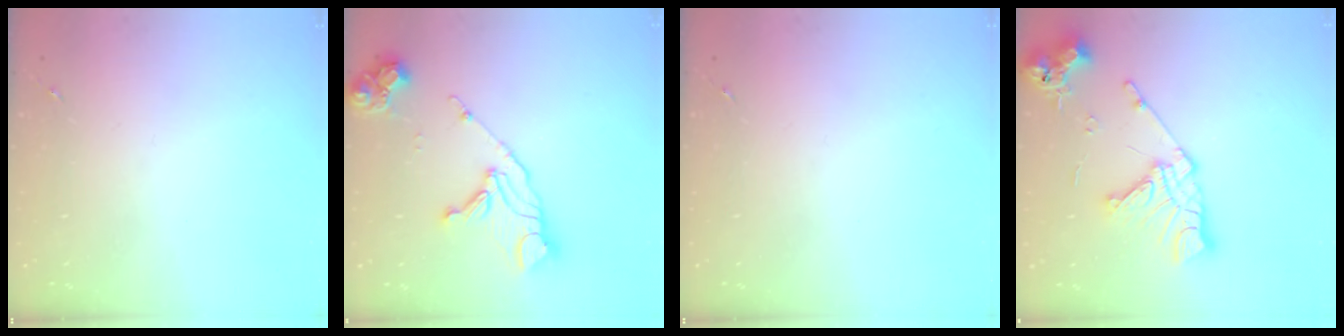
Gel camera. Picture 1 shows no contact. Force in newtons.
{"total": 14.7, "press": 14.6, "slide": 1.7}
{"total": 0.0}
{"total": 15.5, "press": 15.4, "slide": 1.9}